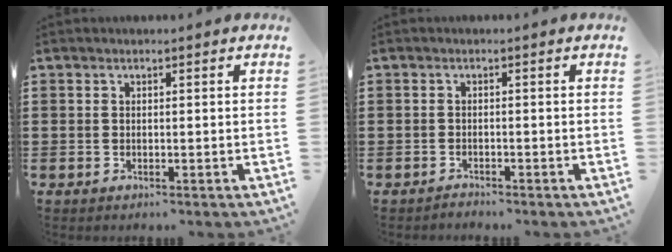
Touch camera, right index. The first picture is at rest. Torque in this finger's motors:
{"motor_torque": [0.16, 1.37, -0.72, -0.21]}